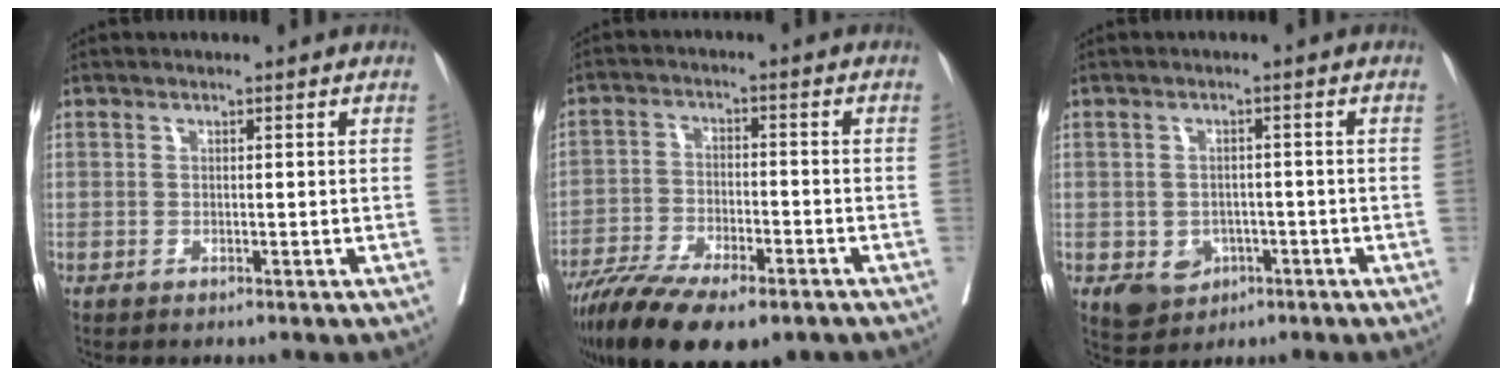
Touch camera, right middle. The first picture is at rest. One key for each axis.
{"total": 16.3, "fx": -12.0, "fy": 4.8, "fz": 9.9, "tx": -0.185, "ty": -0.028, "tz": -0.198}
{"total": 5.3, "fx": -2.2, "fy": 4.4, "fz": 2.2, "tx": -0.034, "ty": 0.000, "tz": -0.023}